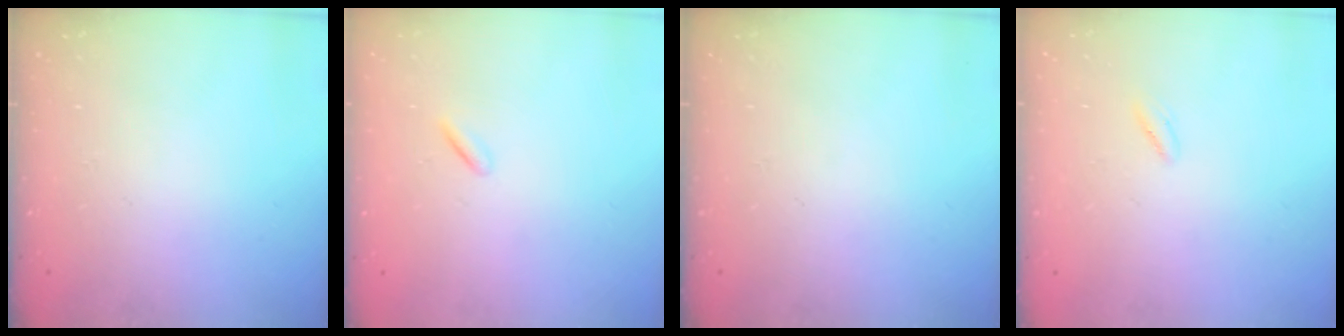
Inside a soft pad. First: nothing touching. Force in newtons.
{"total": 0.0}
{"total": 0.0}
{"total": 1.1, "press": 0.8, "slide": 0.6}